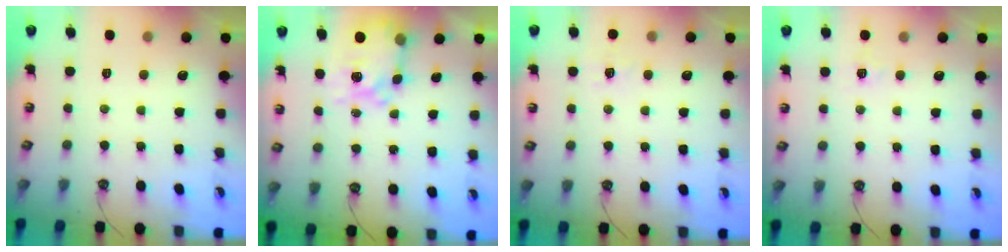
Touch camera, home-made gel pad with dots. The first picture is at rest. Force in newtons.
{"total": 8.0, "press": 8.0, "slide": 0.7}
{"total": 6.2, "press": 6.2, "slide": 0.5}
{"total": 4.3, "press": 4.2, "slide": 0.7}